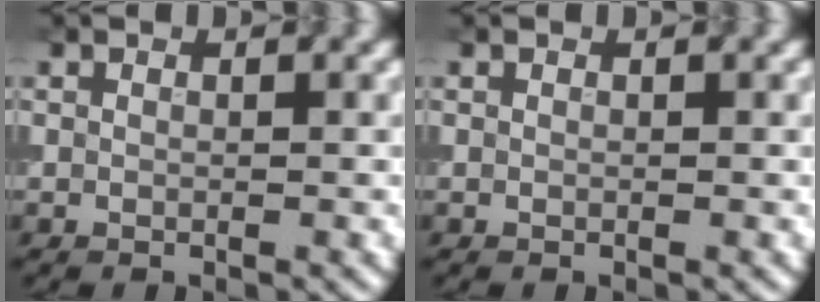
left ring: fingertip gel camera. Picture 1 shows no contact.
{"total": 0.0}